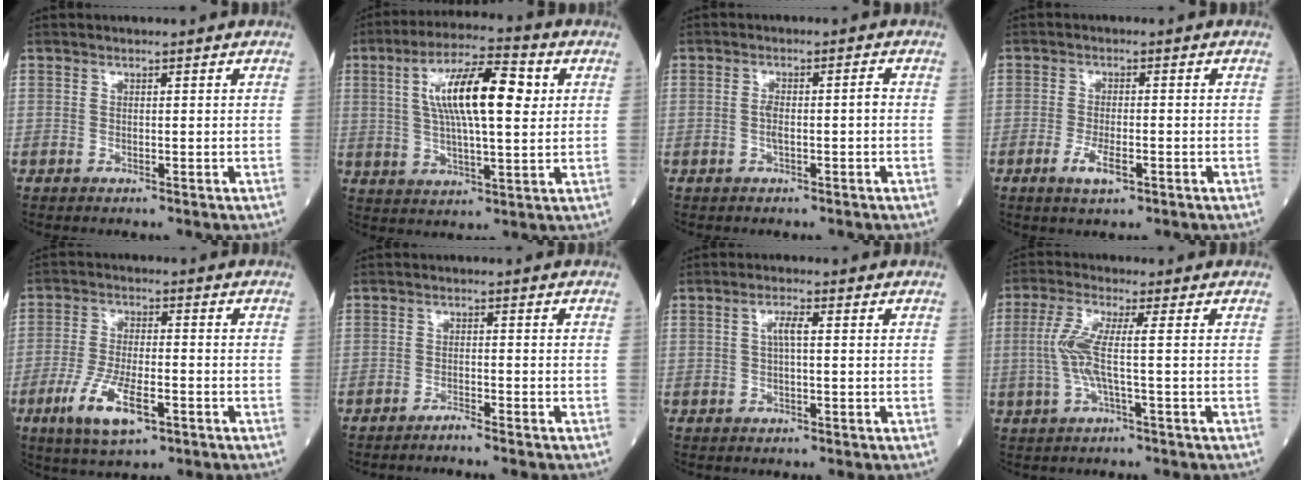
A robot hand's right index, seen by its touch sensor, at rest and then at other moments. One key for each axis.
{"total": 13.5, "fx": 3.2, "fy": 3.2, "fz": 12.7, "tx": -0.231, "ty": 0.023, "tz": 0.053}
{"total": 3.2, "fx": -0.6, "fy": 0.7, "fz": 3.1, "tx": -0.063, "ty": 0.005, "tz": -0.010}
{"total": 3.7, "fx": -1.6, "fy": 1.0, "fz": 3.1, "tx": -0.064, "ty": -0.003, "tz": -0.028}
{"total": 8.9, "fx": -4.1, "fy": 2.6, "fz": 7.4, "tx": -0.153, "ty": -0.014, "tz": -0.070}
{"total": 1.8, "fx": -1.7, "fy": -0.3, "fz": 0.6, "tx": -0.010, "ty": 0.001, "tz": -0.029}
{"total": 2.2, "fx": 0.3, "fy": 0.3, "fz": 2.2, "tx": -0.044, "ty": 0.003, "tz": 0.005}
{"total": 5.8, "fx": -0.1, "fy": 0.4, "fz": 5.8, "tx": -0.135, "ty": 0.008, "tz": -0.007}